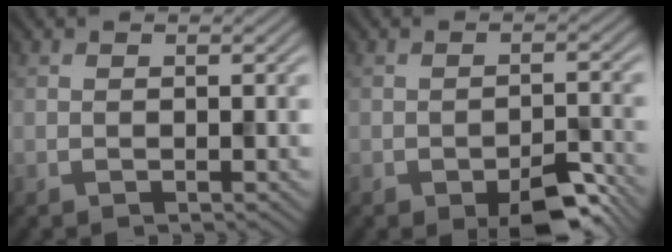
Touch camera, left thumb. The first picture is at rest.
{"total": 6.1, "force": [-3.8, 2.3, 4.3], "torque": [-0.061, -0.007, -0.049]}